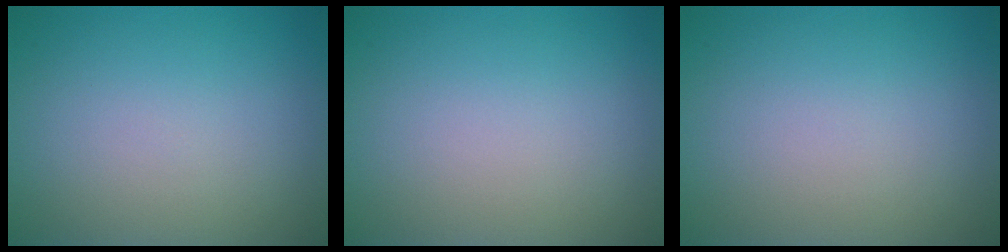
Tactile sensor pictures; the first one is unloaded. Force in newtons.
{"total": 0.0}
{"total": 0.0}